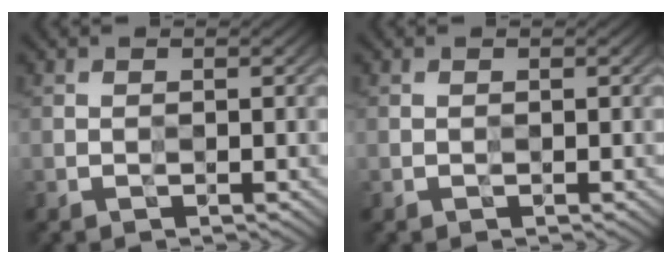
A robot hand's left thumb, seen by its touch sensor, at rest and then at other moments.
{"total": 0.0}